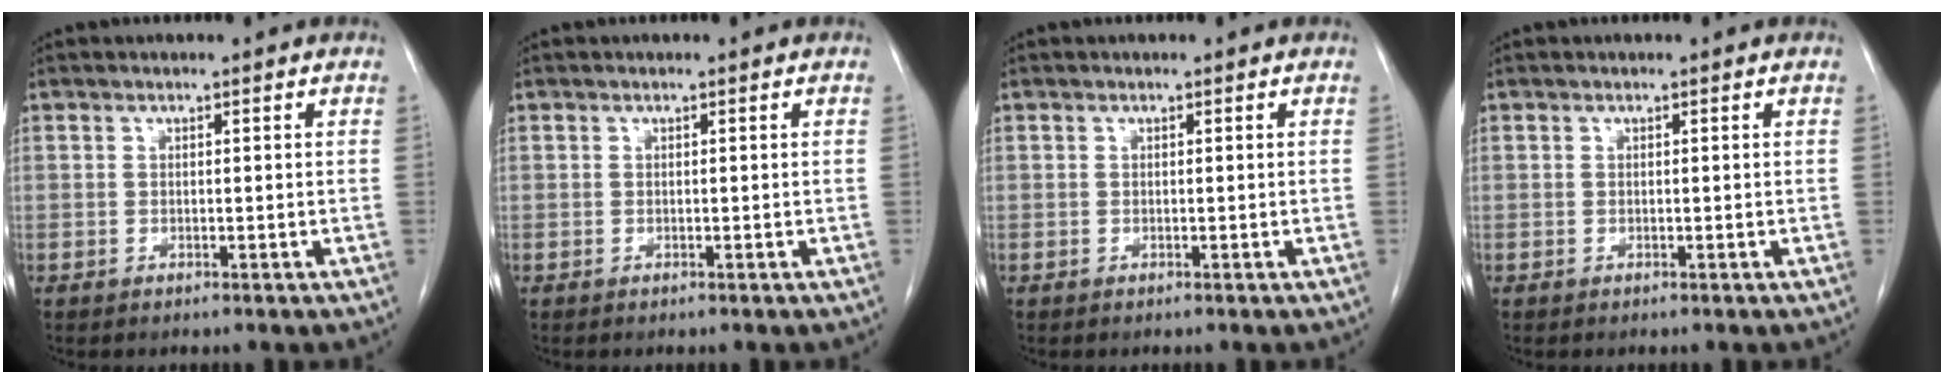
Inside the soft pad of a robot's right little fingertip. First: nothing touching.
{"total": 0.0}
{"total": 0.0}
{"total": 0.0}